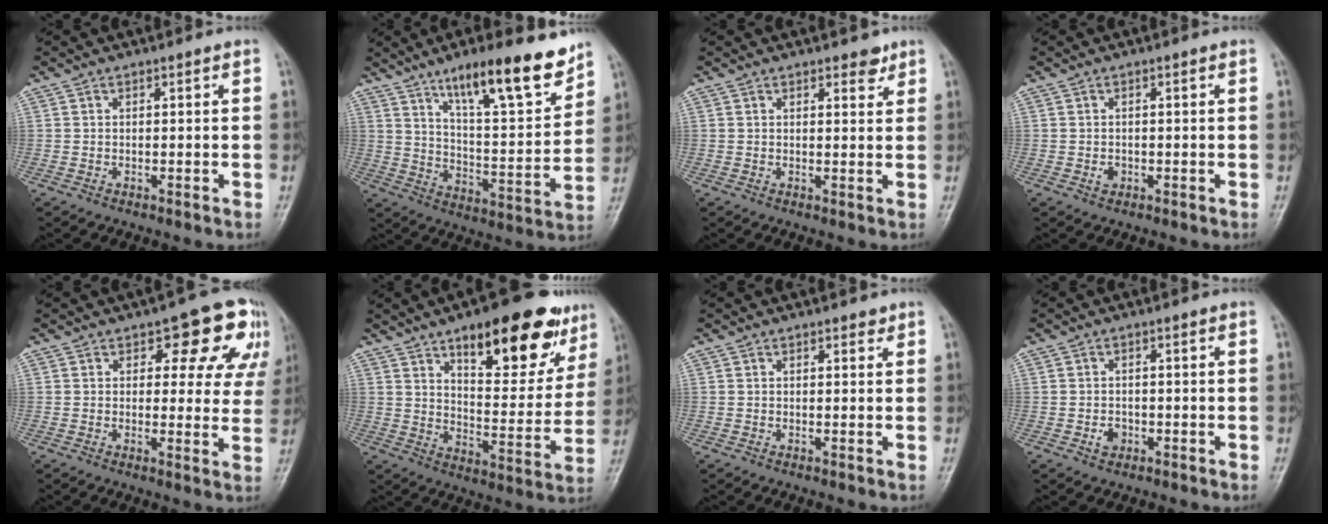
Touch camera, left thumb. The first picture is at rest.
{"total": 17.6, "force": [12.1, 4.0, 12.2], "torque": [-0.160, -0.069, 0.199]}
{"total": 2.6, "force": [1.9, 1.1, 1.3], "torque": [-0.003, -0.011, 0.024]}
{"total": 1.2, "force": [-0.3, 1.0, 0.6], "torque": [-0.005, 0.002, -0.003]}
{"total": 10.8, "force": [5.6, 5.8, 7.2], "torque": [-0.030, -0.021, 0.059]}
{"total": 22.0, "force": [13.0, 8.6, 15.5], "torque": [-0.161, -0.053, 0.192]}
{"total": 1.3, "force": [1.0, 0.6, 0.7], "torque": [-0.002, -0.005, 0.011]}
{"total": 2.0, "force": [-0.7, 1.7, 1.0], "torque": [-0.008, 0.003, -0.010]}